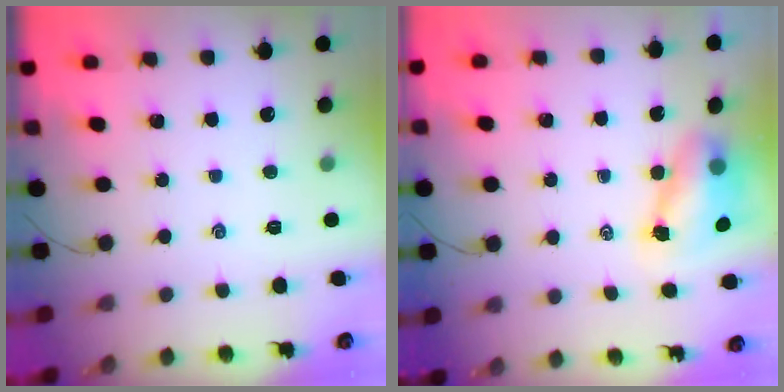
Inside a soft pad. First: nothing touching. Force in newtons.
{"total": 7.5, "press": 7.4, "slide": 1.3}